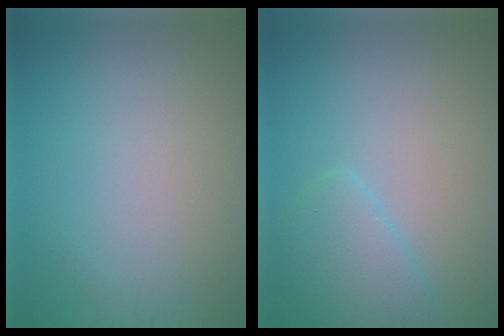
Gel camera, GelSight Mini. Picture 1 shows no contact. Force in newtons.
{"total": 2.9, "press": 2.9, "slide": 0.1}